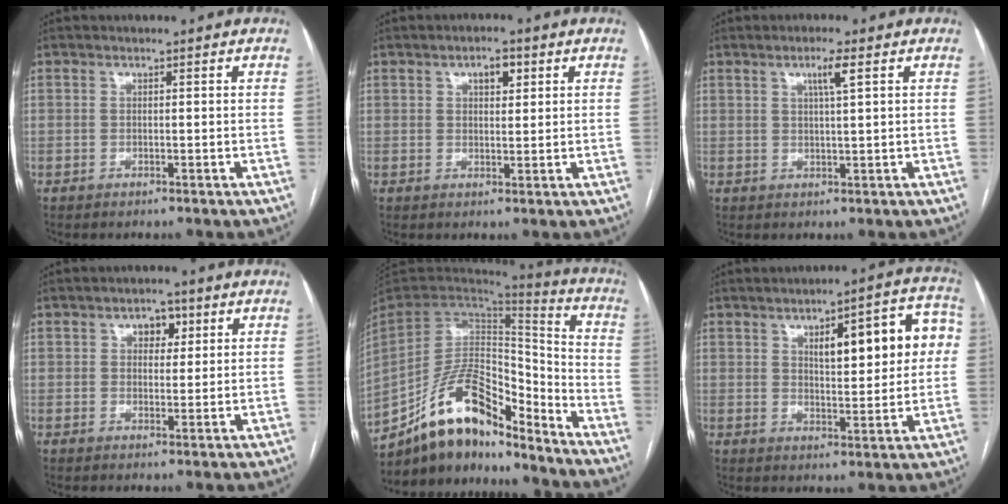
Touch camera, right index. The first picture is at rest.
{"total": 3.1, "force": [1.3, 1.4, 2.4], "torque": [-0.040, 0.006, 0.020]}
{"total": 2.9, "force": [1.3, -0.2, 2.6], "torque": [-0.051, -0.001, 0.021]}
{"total": 3.4, "force": [1.4, 2.2, 2.2], "torque": [-0.031, 0.009, 0.020]}
{"total": 17.3, "force": [-14.0, 5.2, 8.6], "torque": [-0.158, 0.042, -0.251]}
{"total": 13.0, "force": [3.2, 4.0, 12.0], "torque": [-0.150, 0.033, 0.043]}